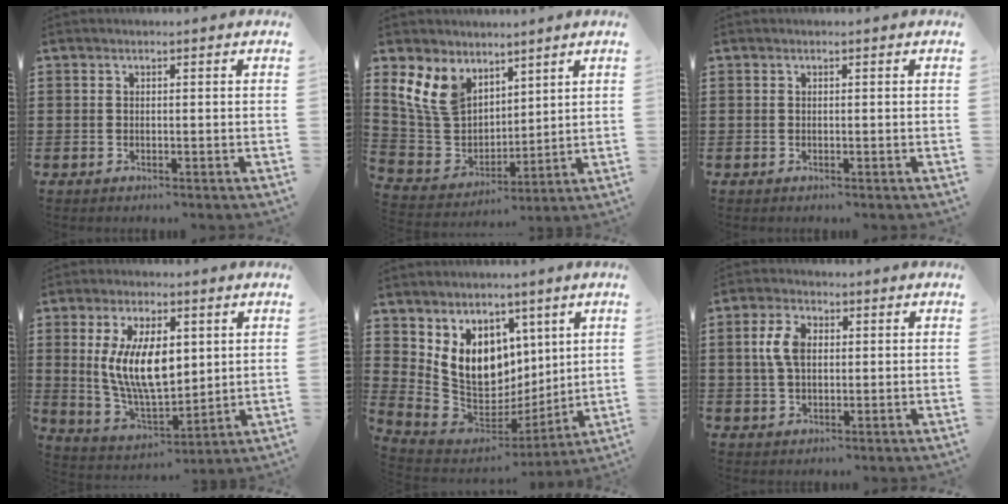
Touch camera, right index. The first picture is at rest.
{"total": 9.3, "force": [5.3, 6.7, 3.7], "torque": [-0.130, -0.017, 0.102]}
{"total": 0.0}
{"total": 11.5, "force": [2.1, 5.5, 9.9], "torque": [-0.203, 0.000, 0.036]}
{"total": 11.3, "force": [4.0, 9.1, 5.3], "torque": [-0.141, -0.036, 0.085]}
{"total": 5.0, "force": [0.7, 2.8, 4.0], "torque": [-0.101, 0.005, 0.007]}